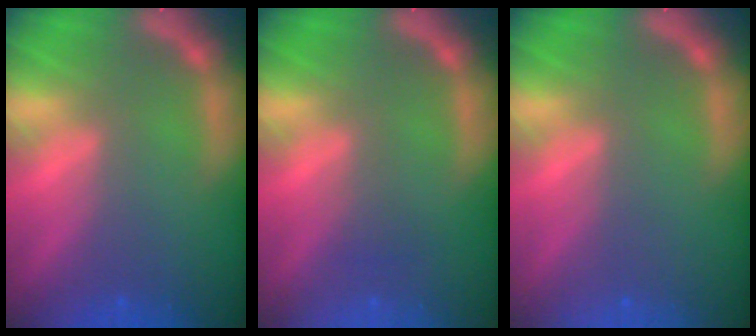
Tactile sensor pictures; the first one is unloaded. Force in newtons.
{"total": 1.0}
{"total": 0.0}